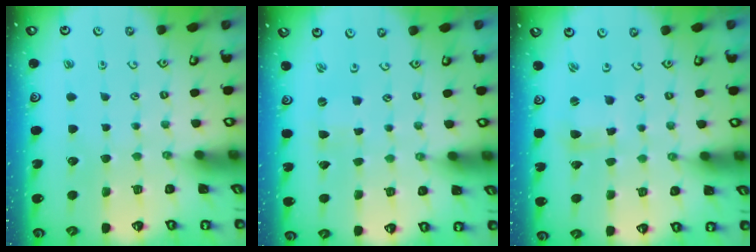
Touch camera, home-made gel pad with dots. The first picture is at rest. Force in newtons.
{"total": 1.1, "press": 1.0, "slide": 0.4}
{"total": 2.1, "press": 2.1, "slide": 0.3}